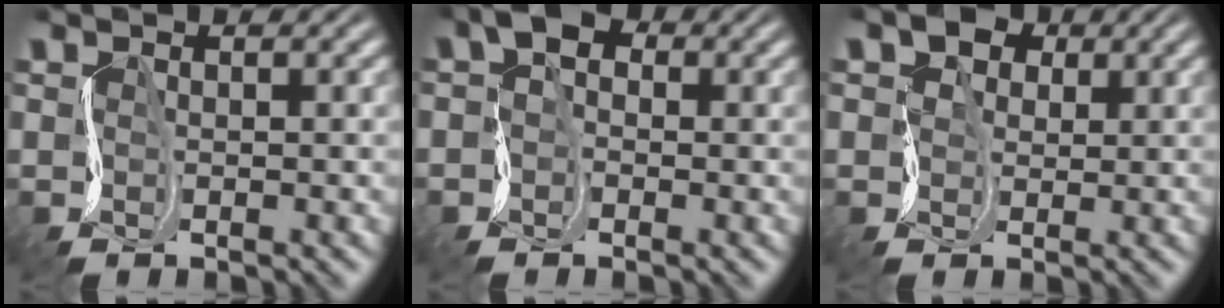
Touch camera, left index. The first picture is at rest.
{"total": 3.8, "force": [0.2, 2.8, 2.5], "torque": [-0.039, 0.010, -0.016]}
{"total": 3.4, "force": [1.2, 2.4, 2.0], "torque": [-0.039, -0.003, 0.010]}